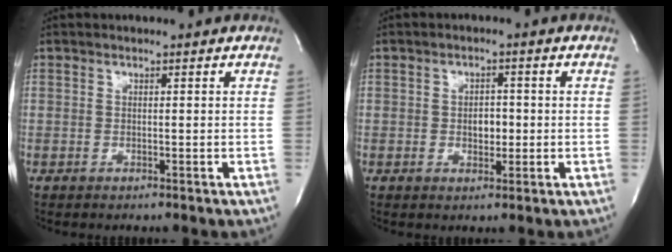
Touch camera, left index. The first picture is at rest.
{"total": 2.9, "force": [-0.3, 1.8, 2.3], "torque": [-0.033, 0.004, -0.002]}